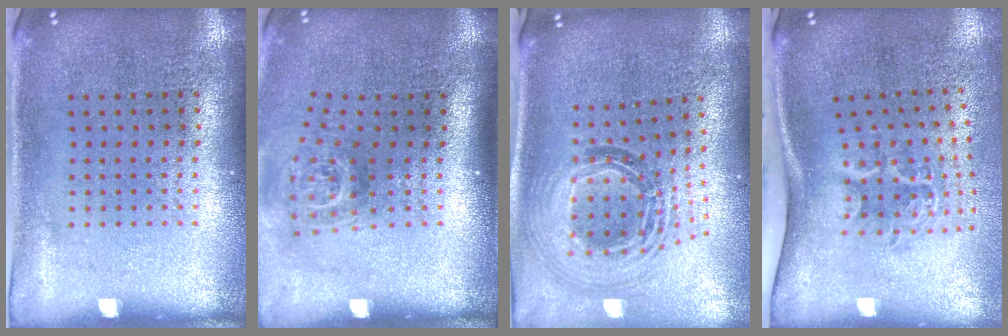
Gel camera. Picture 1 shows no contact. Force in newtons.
{"total": 1.8, "press": 1.2, "slide": 1.3}
{"total": 1.6, "press": 1.4, "slide": 0.8}
{"total": 2.2, "press": 1.4, "slide": 1.7}